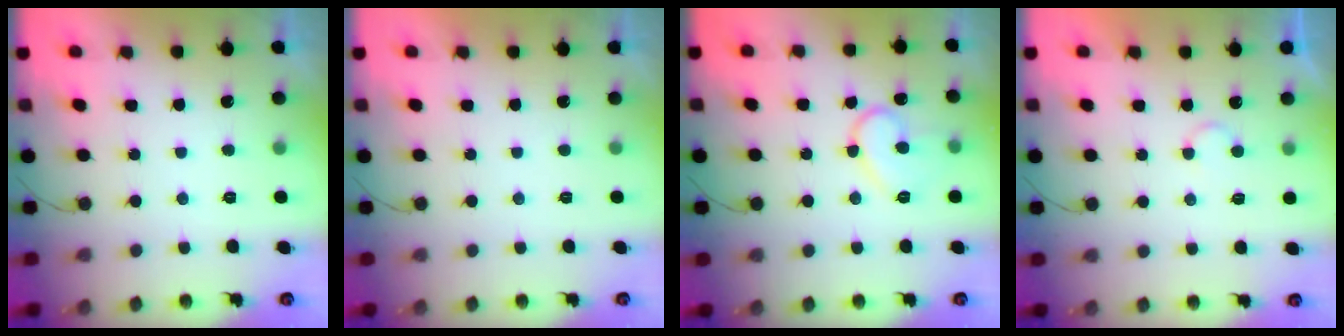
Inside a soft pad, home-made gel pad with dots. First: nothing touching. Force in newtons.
{"total": 1.8, "press": 1.8, "slide": 0.0}
{"total": 11.4, "press": 11.3, "slide": 0.9}
{"total": 3.9, "press": 3.9, "slide": 0.3}